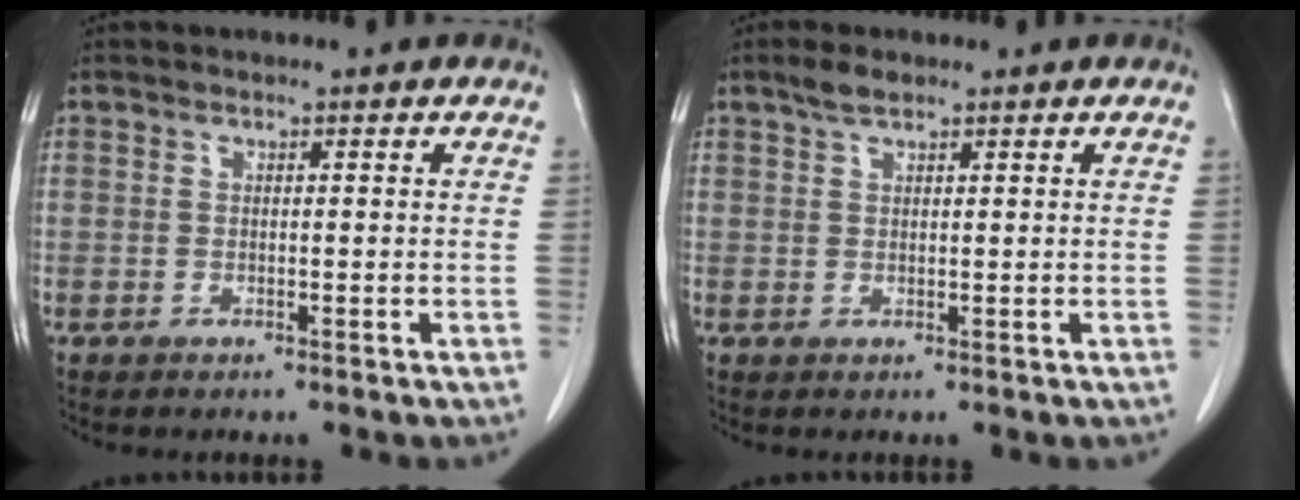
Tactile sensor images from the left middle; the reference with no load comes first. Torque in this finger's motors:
{"motor_torque": [0.53, -0.43, -0.02, 0.00]}